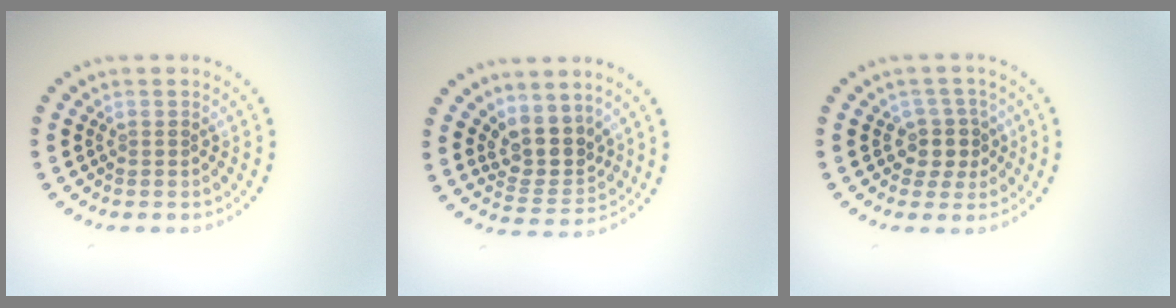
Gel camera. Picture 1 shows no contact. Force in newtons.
{"total": 3.8, "press": 3.1, "slide": 2.3}
{"total": 2.5, "press": 2.1, "slide": 1.4}